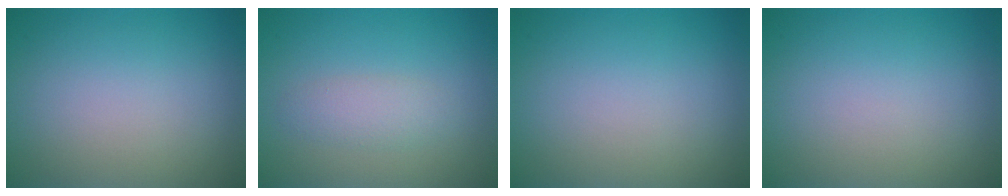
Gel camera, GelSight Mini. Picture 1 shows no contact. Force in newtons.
{"total": 1.9, "press": 1.9, "slide": 0.1}
{"total": 0.0}
{"total": 0.0}